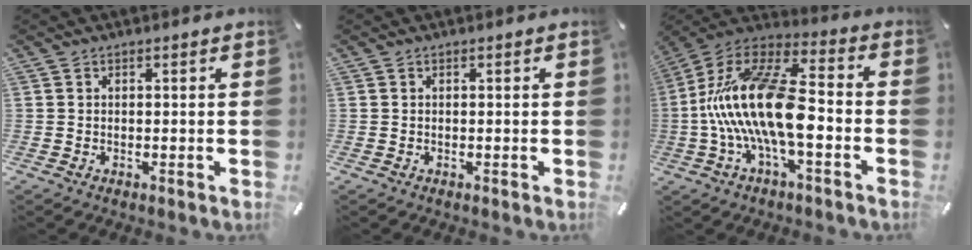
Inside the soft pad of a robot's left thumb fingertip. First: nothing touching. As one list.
[{"total": 0.0}, {"total": 20.5, "force": [-3.4, 8.6, 18.3], "torque": [-0.369, 0.007, -0.054]}]